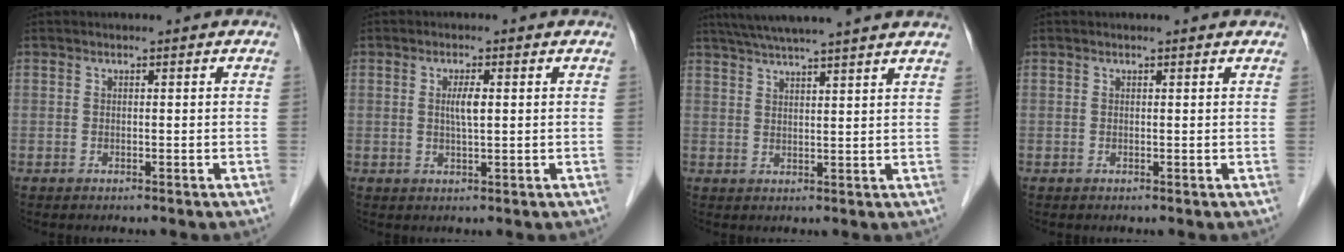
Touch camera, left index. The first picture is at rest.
{"total": 2.5, "force": [0.4, 0.3, 2.5], "torque": [-0.047, 0.000, 0.006]}
{"total": 14.4, "force": [12.5, -0.5, 7.3], "torque": [-0.124, 0.032, 0.166]}
{"total": 0.9, "force": [0.9, 0.0, 0.1], "torque": [-0.011, 0.001, 0.007]}